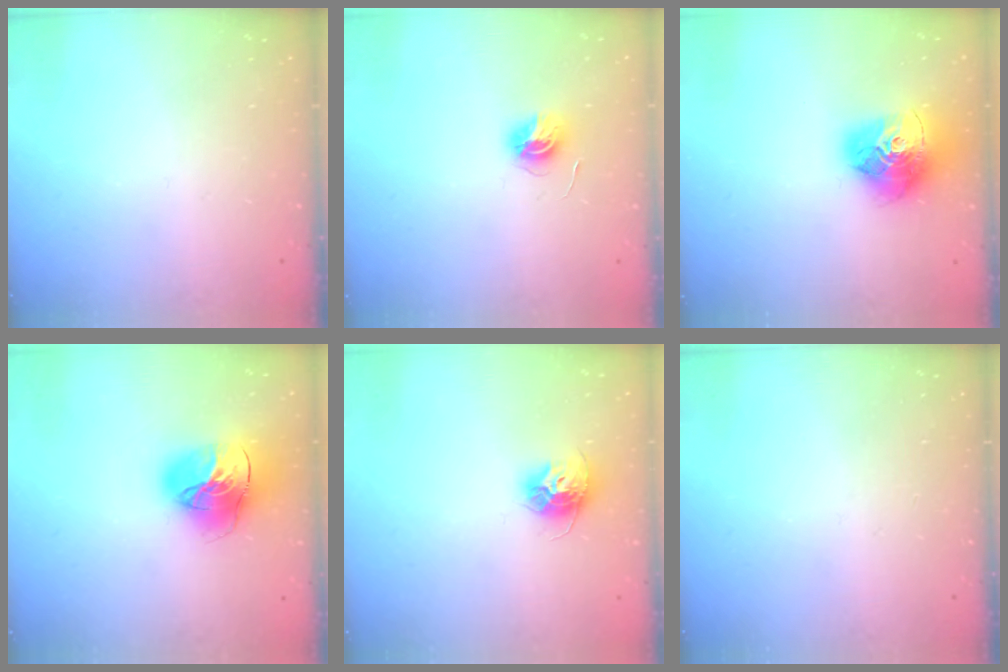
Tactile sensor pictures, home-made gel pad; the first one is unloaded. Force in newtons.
{"total": 5.6, "press": 5.6, "slide": 0.6}
{"total": 18.4, "press": 18.3, "slide": 2.0}
{"total": 20.1, "press": 20.0, "slide": 2.1}
{"total": 10.4, "press": 10.4, "slide": 0.5}
{"total": 0.0}